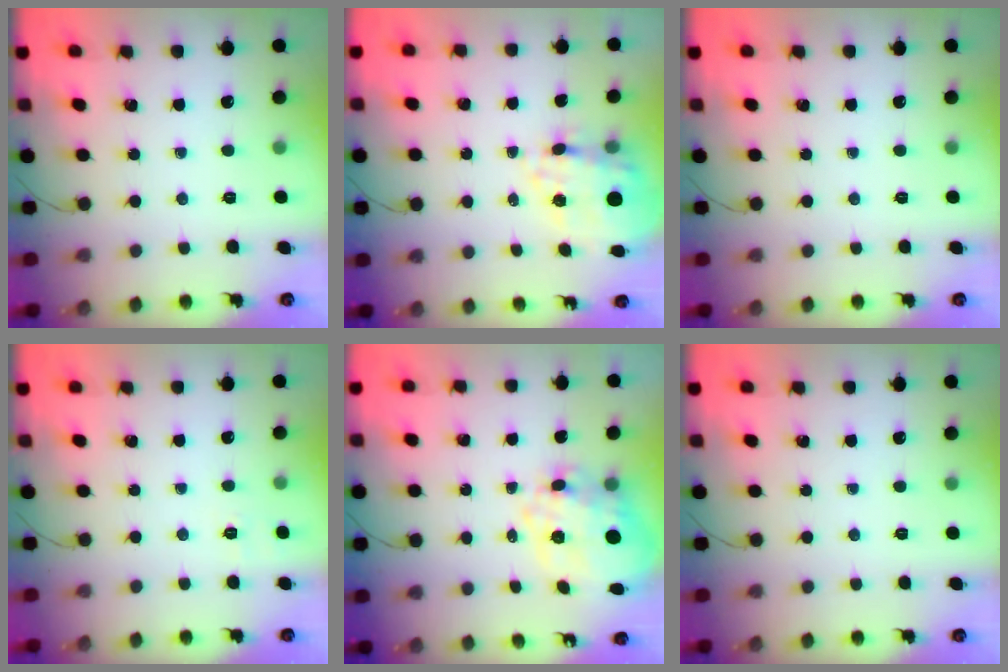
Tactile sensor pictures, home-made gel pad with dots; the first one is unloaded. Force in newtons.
{"total": 15.5, "press": 15.2, "slide": 3.3}
{"total": 0.0}
{"total": 7.2, "press": 6.9, "slide": 2.0}
{"total": 13.0, "press": 12.7, "slide": 3.0}
{"total": 0.0}